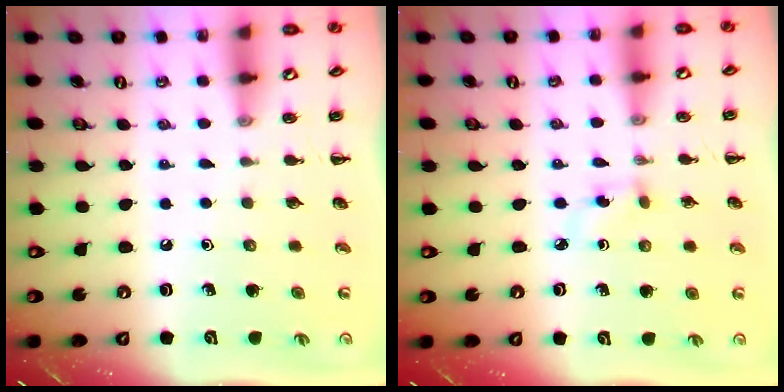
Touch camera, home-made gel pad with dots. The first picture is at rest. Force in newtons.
{"total": 3.6, "press": 3.3, "slide": 1.5}